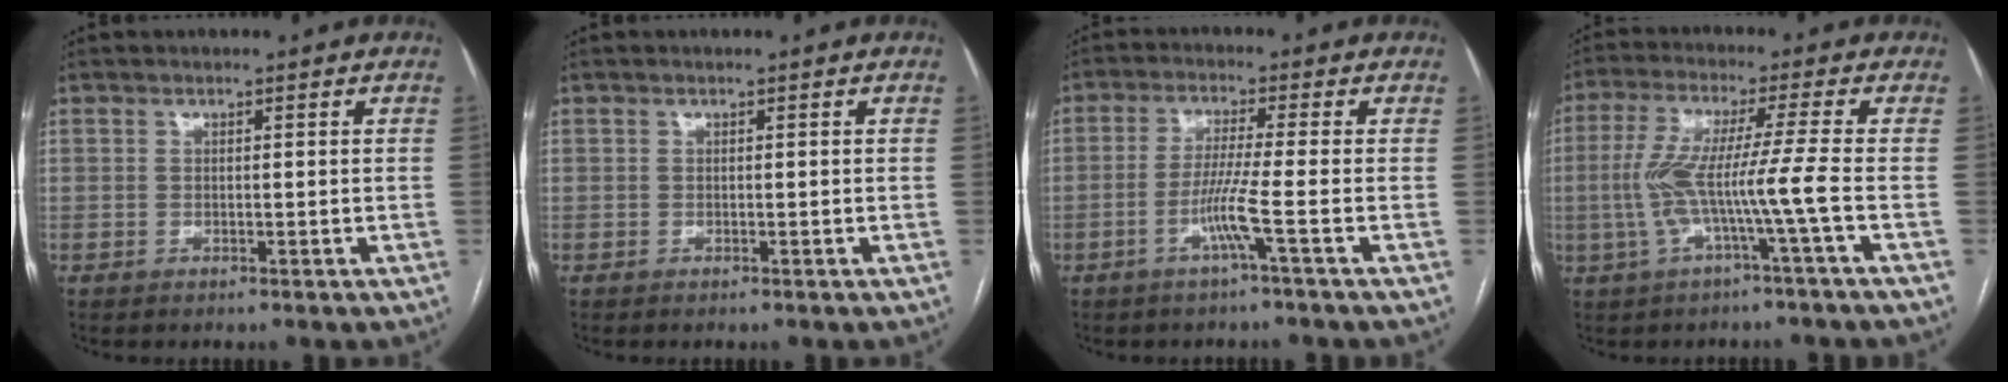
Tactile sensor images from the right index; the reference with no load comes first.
{"total": 0.0}
{"total": 5.3, "force": [-2.2, -1.4, 4.7], "torque": [-0.093, -0.008, -0.046]}
{"total": 8.5, "force": [-2.2, -1.5, 8.1], "torque": [-0.176, 0.010, -0.042]}